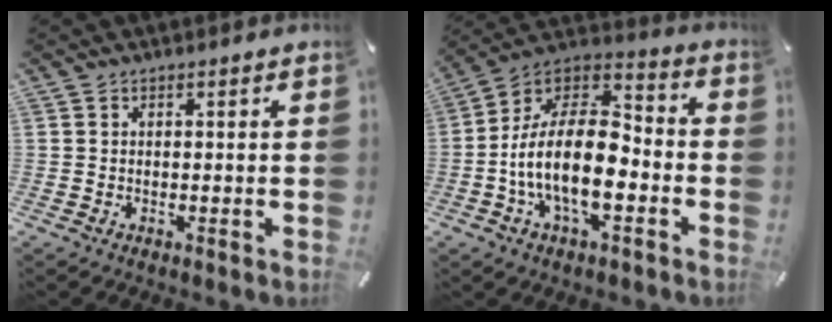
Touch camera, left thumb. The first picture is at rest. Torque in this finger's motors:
{"motor_torque": [0.64, 1.93, 1.33, -0.60, 0.66]}